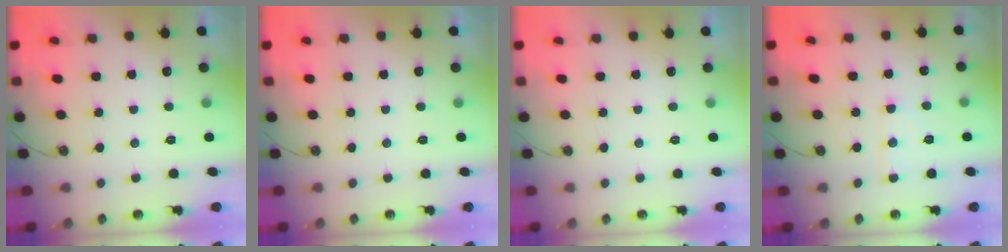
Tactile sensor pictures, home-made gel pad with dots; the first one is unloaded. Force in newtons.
{"total": 0.0}
{"total": 0.0}
{"total": 6.9, "press": 6.9, "slide": 0.2}